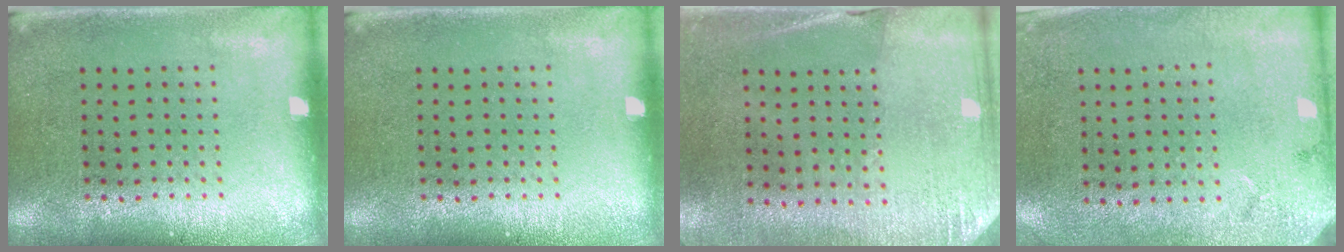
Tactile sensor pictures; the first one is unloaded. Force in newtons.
{"total": 0.0}
{"total": 2.6, "press": 2.3, "slide": 1.1}
{"total": 2.7, "press": 2.1, "slide": 1.7}